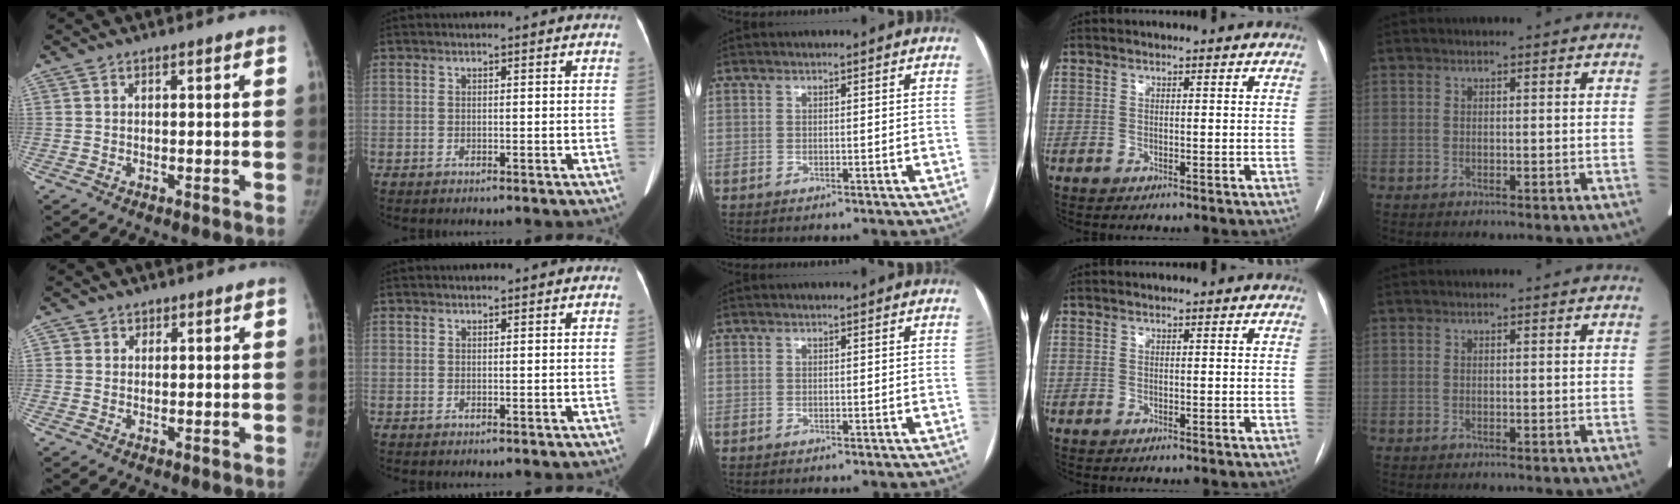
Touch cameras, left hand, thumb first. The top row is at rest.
{"thumb": {"total": 1.2, "force": [0.5, 1.1, -0.1], "torque": [0.009, -0.001, 0.006]}, "index": {"total": 0.7, "force": [0.6, 0.1, 0.2], "torque": [-0.007, 0.003, 0.011]}}